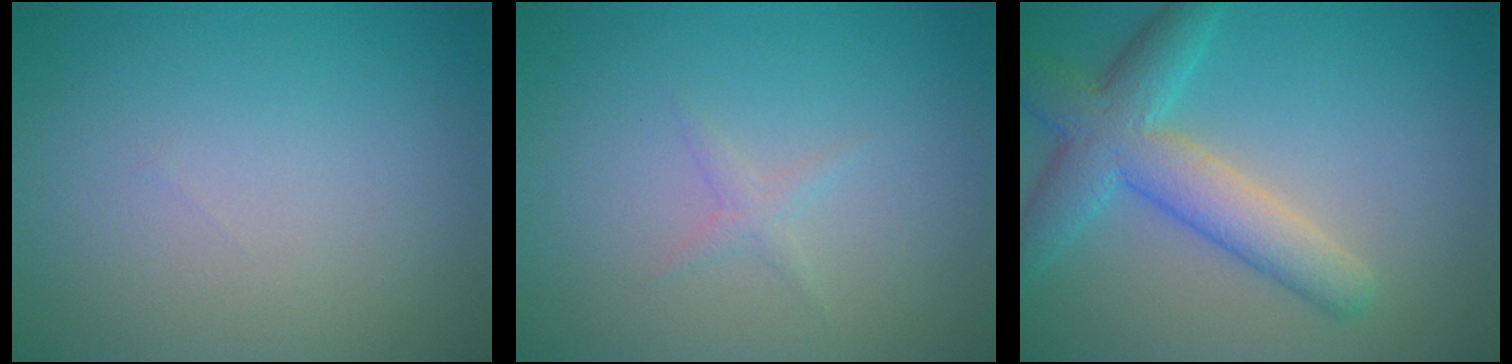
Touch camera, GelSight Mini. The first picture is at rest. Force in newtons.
{"total": 0.9, "press": 0.8, "slide": 0.1}
{"total": 5.9, "press": 5.9, "slide": 0.3}